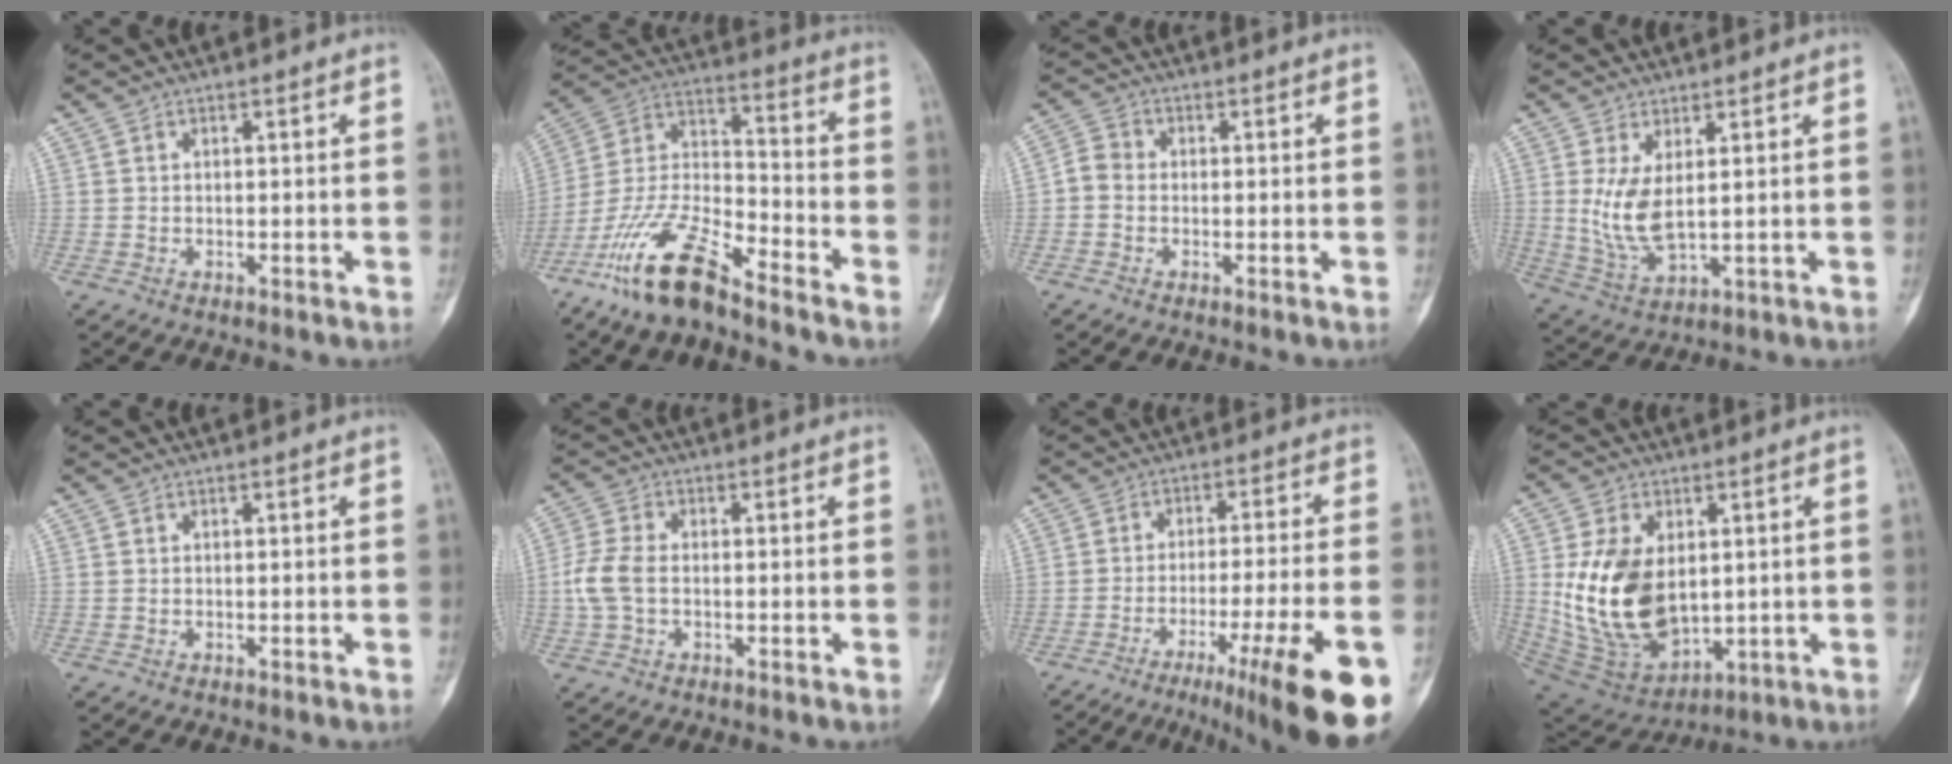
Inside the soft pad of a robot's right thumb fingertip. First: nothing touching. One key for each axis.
{"total": 15.8, "fx": -11.5, "fy": 4.3, "fz": 9.8, "tx": -0.192, "ty": 0.068, "tz": -0.223}
{"total": 3.2, "fx": -0.7, "fy": 2.6, "fz": 1.7, "tx": -0.027, "ty": 0.008, "tz": -0.025}
{"total": 7.5, "fx": 1.5, "fy": 3.1, "fz": 6.7, "tx": -0.146, "ty": -0.021, "tz": 0.042}
{"total": 0.0}
{"total": 5.7, "fx": -0.7, "fy": 3.6, "fz": 4.3, "tx": -0.110, "ty": 0.012, "tz": -0.019}
{"total": 20.0, "fx": -10.4, "fy": 2.1, "fz": 17.0, "tx": -0.197, "ty": 0.028, "tz": -0.151}
{"total": 18.4, "fx": 1.6, "fy": 11.9, "fz": 13.9, "tx": -0.243, "ty": -0.019, "tz": 0.057}